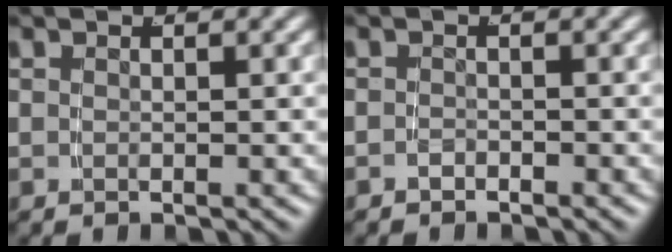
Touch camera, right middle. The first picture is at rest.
{"total": 1.0, "force": [-1.0, 0.1, -0.1], "torque": [-0.002, -0.006, -0.014]}